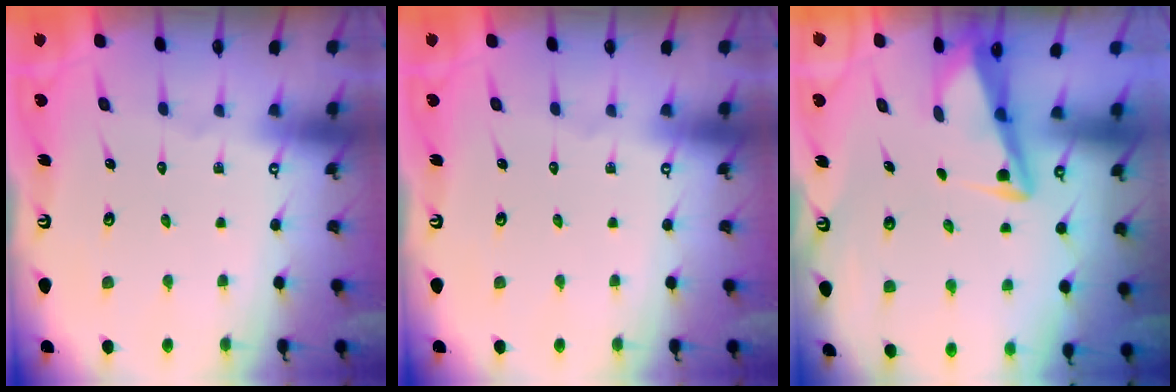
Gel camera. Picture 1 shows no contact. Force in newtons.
{"total": 0.0}
{"total": 3.6, "press": 3.6, "slide": 0.4}